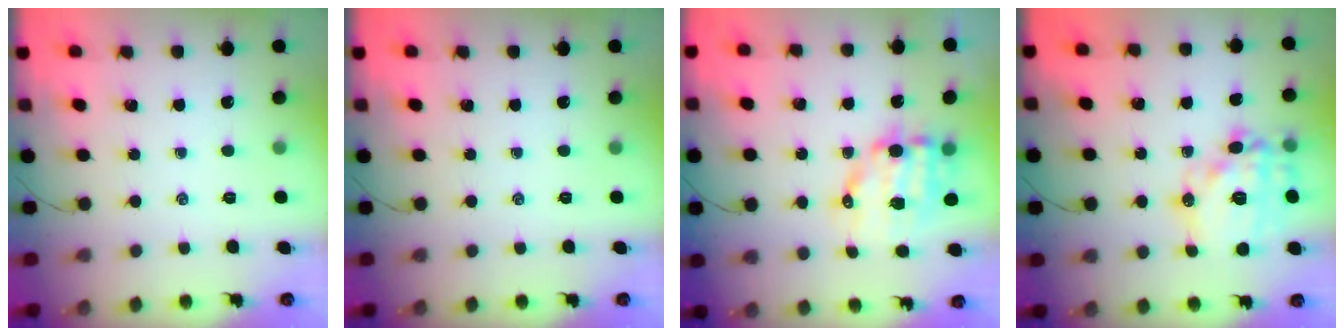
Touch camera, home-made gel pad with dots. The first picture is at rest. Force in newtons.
{"total": 0.0}
{"total": 11.0, "press": 10.7, "slide": 2.2}
{"total": 18.1, "press": 17.9, "slide": 2.5}